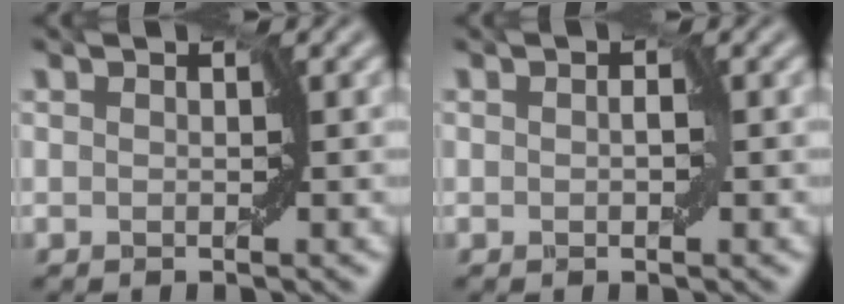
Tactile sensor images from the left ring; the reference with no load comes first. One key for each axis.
{"total": 1.0, "fx": 0.1, "fy": 0.6, "fz": 0.7, "tx": -0.008, "ty": 0.004, "tz": -0.009}